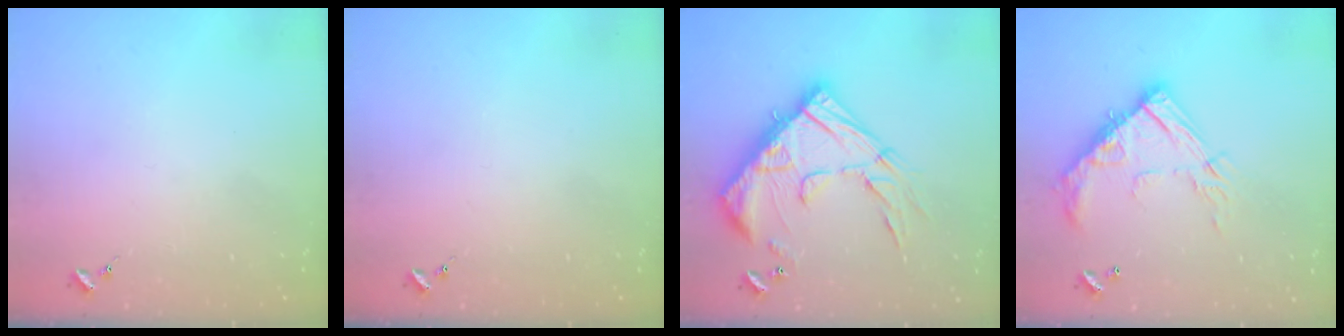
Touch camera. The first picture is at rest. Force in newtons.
{"total": 0.0}
{"total": 24.5, "press": 24.4, "slide": 2.2}
{"total": 17.2, "press": 17.2, "slide": 1.2}